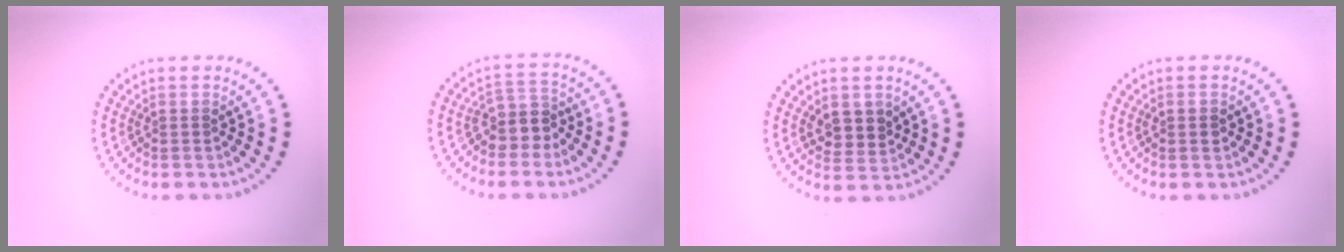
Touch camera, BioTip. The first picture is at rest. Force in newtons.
{"total": 2.8, "press": 2.3, "slide": 1.6}
{"total": 2.5, "press": 2.3, "slide": 1.0}
{"total": 1.0, "press": 1.0, "slide": 0.1}